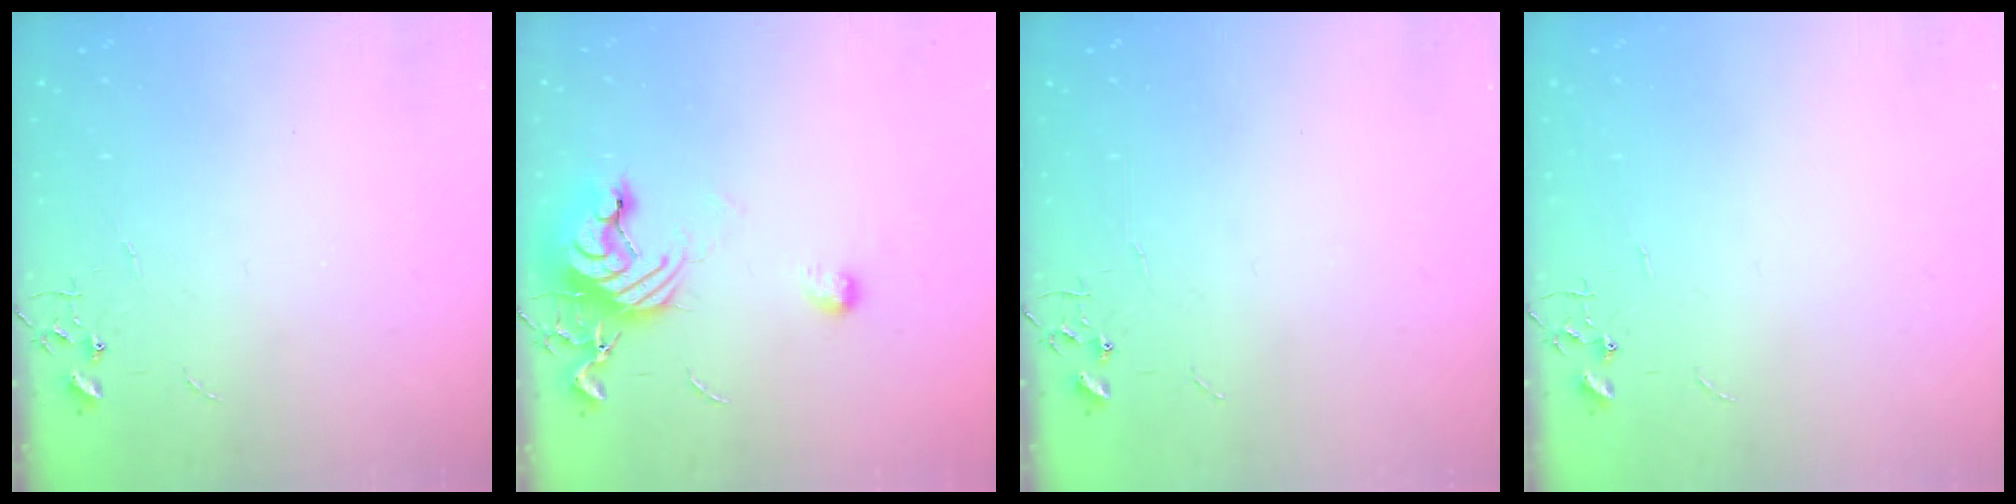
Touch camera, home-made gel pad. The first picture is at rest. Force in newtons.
{"total": 11.9, "press": 11.8, "slide": 0.5}
{"total": 0.0}
{"total": 0.0}